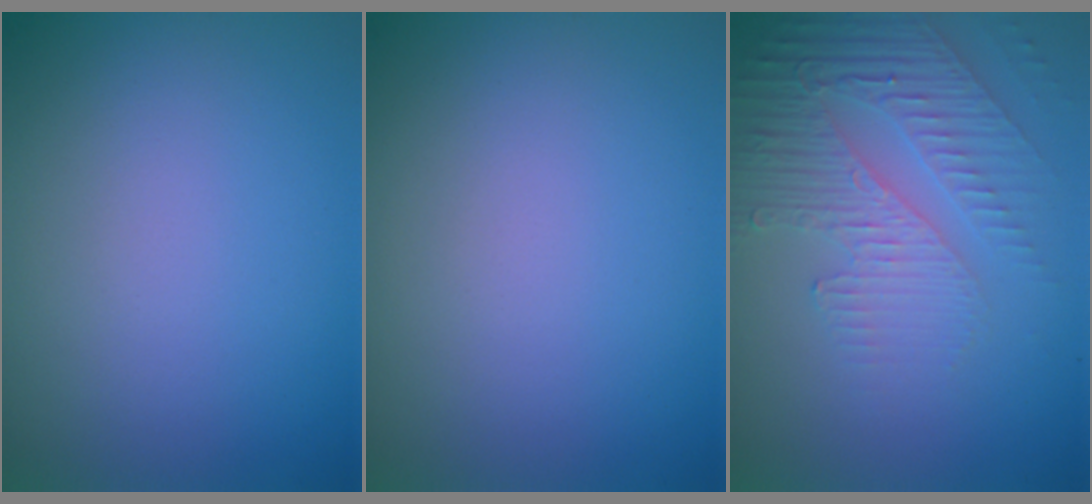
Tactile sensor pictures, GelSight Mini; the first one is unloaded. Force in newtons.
{"total": 0.0}
{"total": 5.0, "press": 3.1, "slide": 3.9}